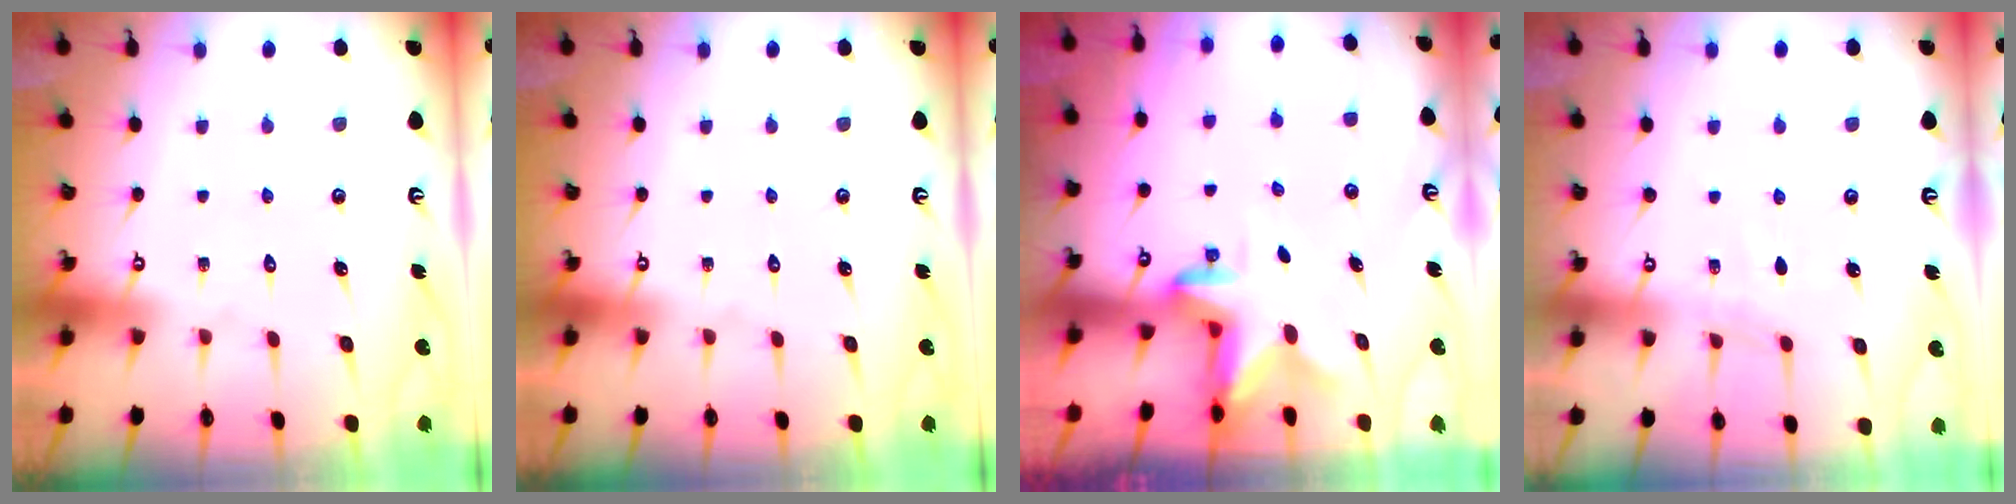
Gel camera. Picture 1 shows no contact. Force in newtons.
{"total": 0.0}
{"total": 2.3, "press": 2.3, "slide": 0.4}
{"total": 3.8, "press": 3.7, "slide": 0.5}